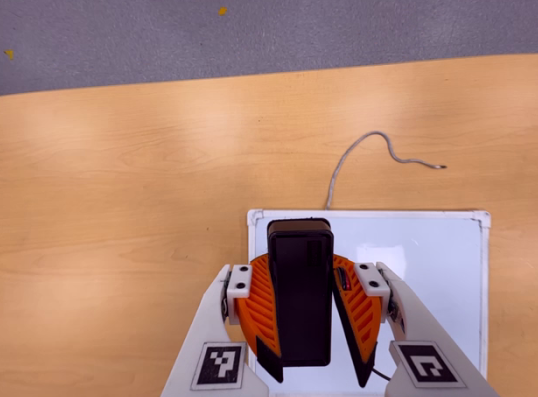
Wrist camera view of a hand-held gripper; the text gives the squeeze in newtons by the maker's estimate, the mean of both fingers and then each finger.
{"total": 10.4, "left": 10.0, "right": 10.9}